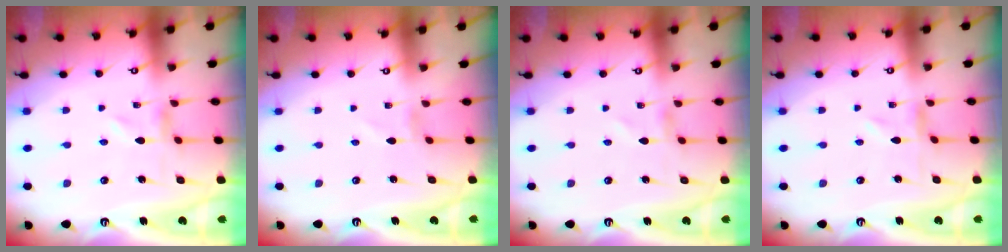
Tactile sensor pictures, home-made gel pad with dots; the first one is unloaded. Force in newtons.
{"total": 1.1, "press": 1.1, "slide": 0.1}
{"total": 0.7, "press": 0.6, "slide": 0.1}
{"total": 0.0}